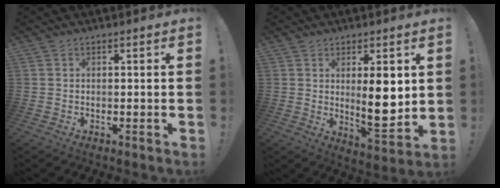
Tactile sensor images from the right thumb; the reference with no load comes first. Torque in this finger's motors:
{"motor_torque": [1.80, 2.44, 1.27, 0.14, 0.17]}